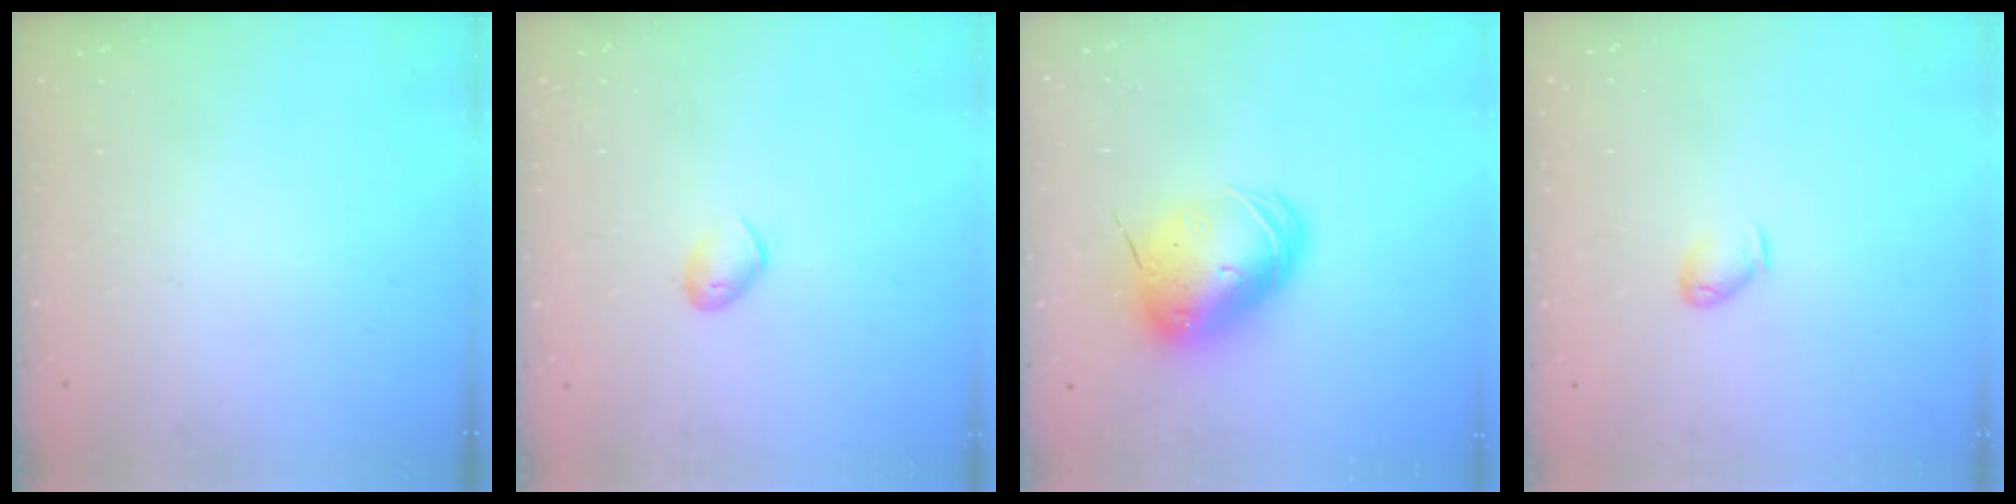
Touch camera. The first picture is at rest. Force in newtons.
{"total": 5.9, "press": 5.8, "slide": 0.7}
{"total": 11.9, "press": 11.7, "slide": 2.0}
{"total": 3.9, "press": 3.8, "slide": 0.8}